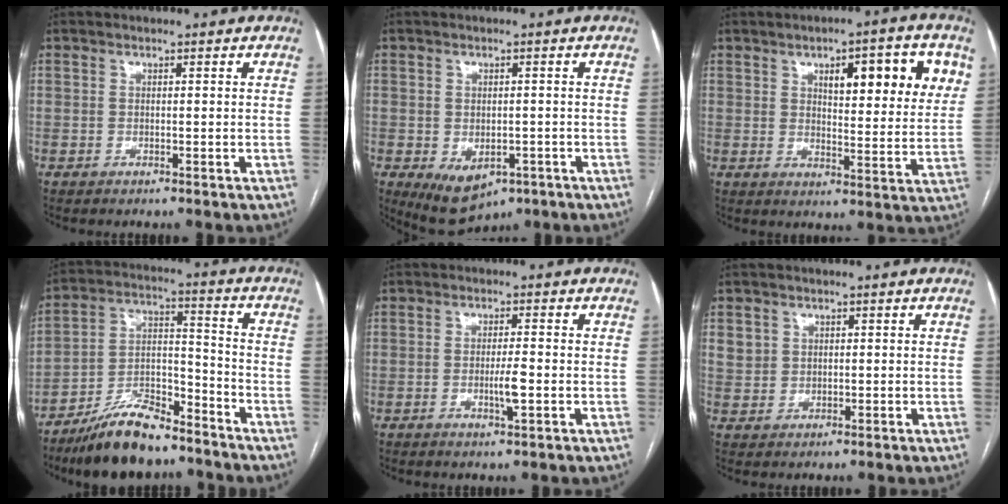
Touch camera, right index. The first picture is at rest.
{"total": 7.5, "force": [-3.5, 4.7, 4.7], "torque": [-0.072, -0.007, -0.040]}
{"total": 13.4, "force": [5.6, 3.5, 11.6], "torque": [-0.145, 0.008, 0.077]}
{"total": 13.2, "force": [-10.5, 3.5, 7.1], "torque": [-0.133, 0.009, -0.189]}
{"total": 3.4, "force": [-0.8, 0.3, 3.3], "torque": [-0.061, -0.004, -0.013]}
{"total": 3.1, "force": [1.2, 2.8, 0.6], "torque": [-0.008, 0.007, 0.027]}